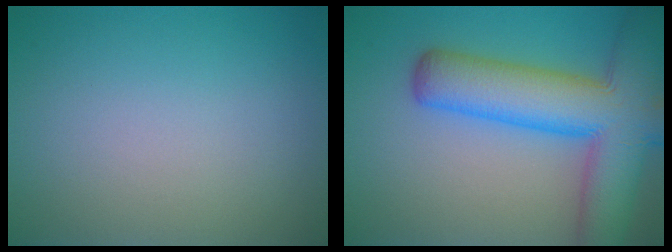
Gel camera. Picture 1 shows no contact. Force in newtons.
{"total": 11.0, "press": 11.0, "slide": 0.4}